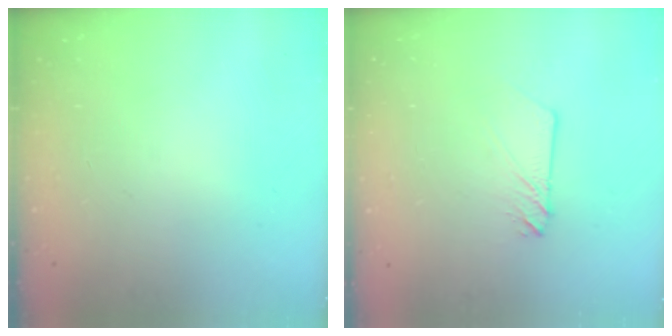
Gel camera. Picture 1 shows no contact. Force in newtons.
{"total": 3.3, "press": 3.2, "slide": 0.5}